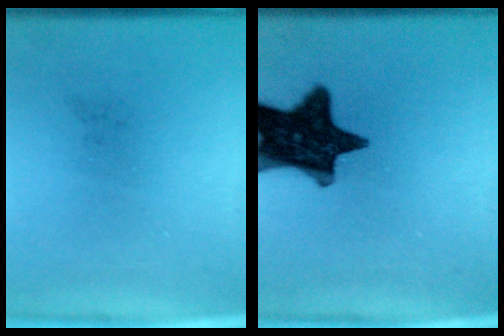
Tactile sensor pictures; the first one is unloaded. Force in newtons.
{"total": 15.1}